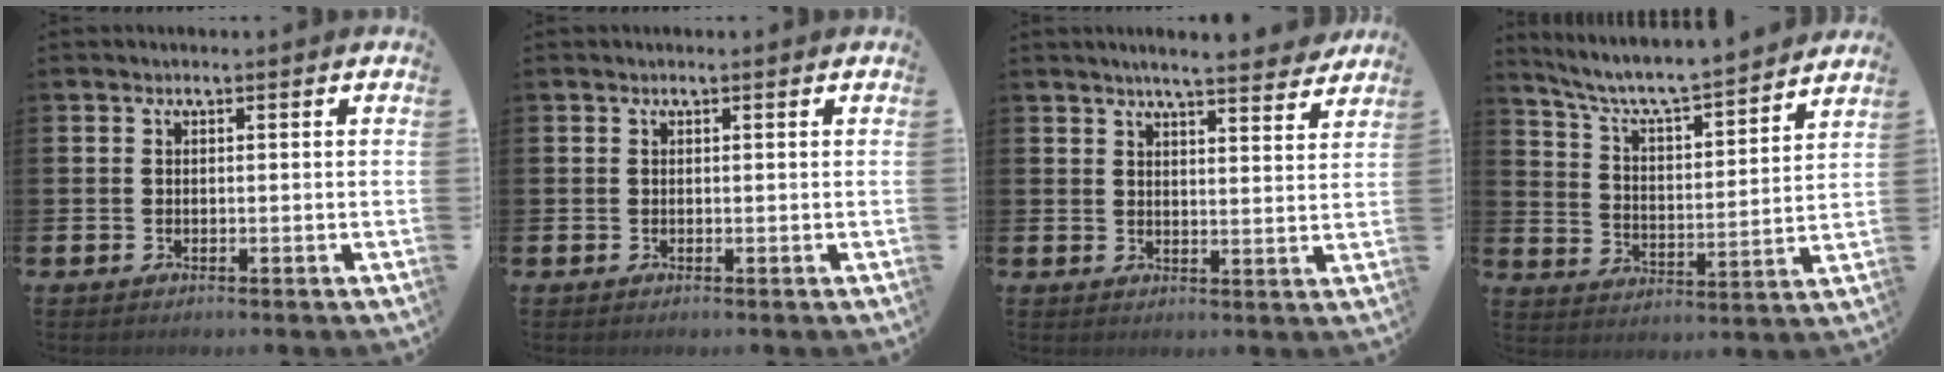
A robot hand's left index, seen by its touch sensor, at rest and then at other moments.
{"total": 0.0}
{"total": 5.6, "force": [5.3, -0.1, 1.6], "torque": [-0.033, -0.031, 0.091]}
{"total": 7.0, "force": [6.5, 0.8, 2.5], "torque": [-0.081, -0.052, 0.109]}